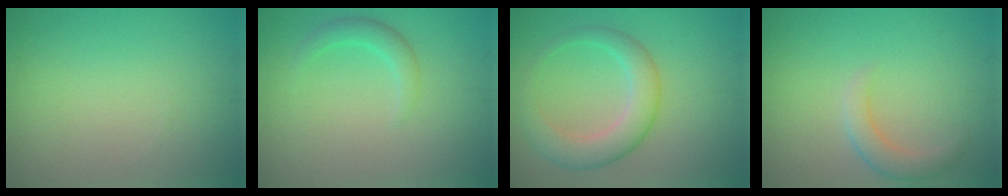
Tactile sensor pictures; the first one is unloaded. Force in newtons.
{"total": 1.9, "press": 1.9, "slide": 0.1}
{"total": 4.7, "press": 4.7, "slide": 0.1}
{"total": 2.5, "press": 2.5, "slide": 0.2}